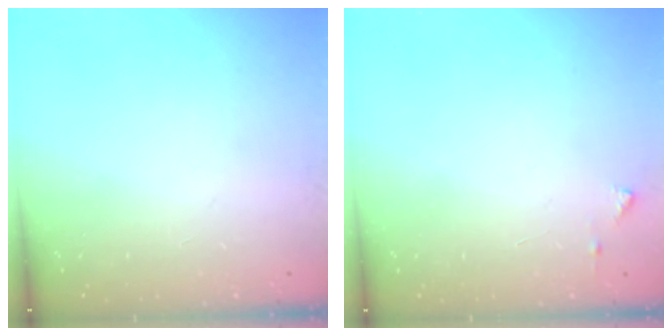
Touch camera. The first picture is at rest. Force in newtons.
{"total": 4.1, "press": 4.1, "slide": 0.5}